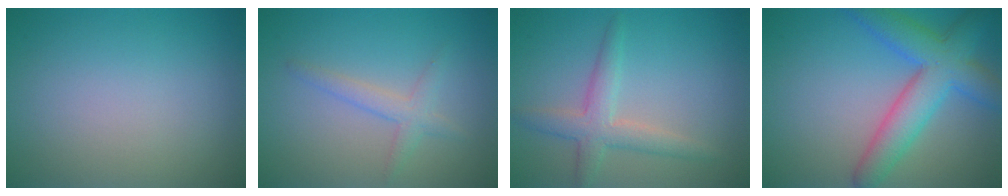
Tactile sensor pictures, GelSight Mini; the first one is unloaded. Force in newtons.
{"total": 2.0, "press": 2.0, "slide": 0.1}
{"total": 3.2, "press": 3.2, "slide": 0.2}
{"total": 6.8, "press": 6.8, "slide": 0.3}